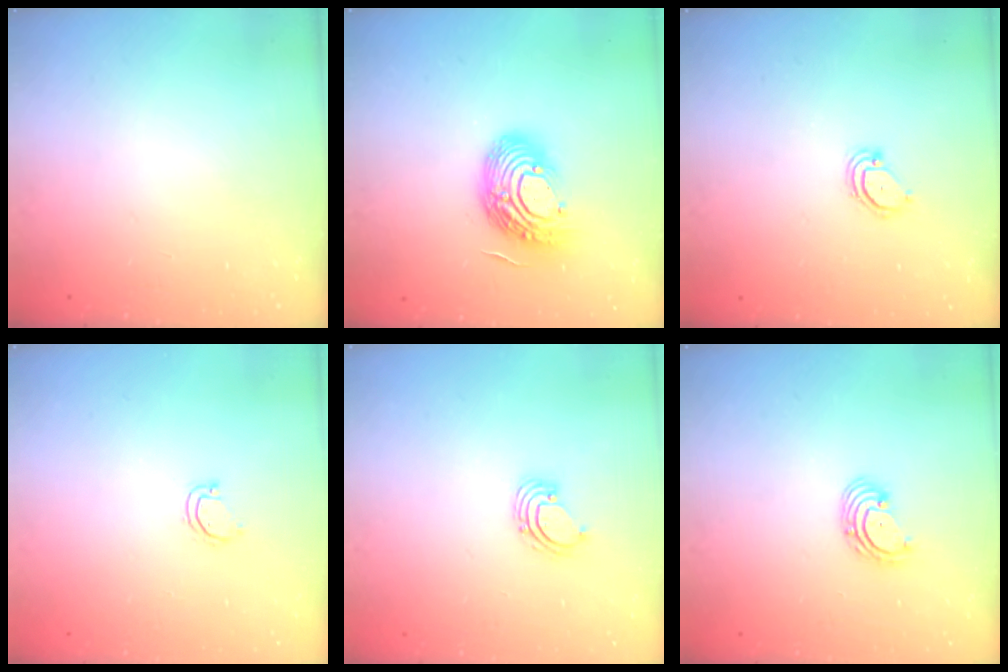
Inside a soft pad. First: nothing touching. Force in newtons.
{"total": 16.2, "press": 16.1, "slide": 1.2}
{"total": 3.4, "press": 3.4, "slide": 0.2}
{"total": 3.0, "press": 3.0, "slide": 0.2}
{"total": 2.3, "press": 2.3, "slide": 0.2}
{"total": 2.9, "press": 2.9, "slide": 0.1}